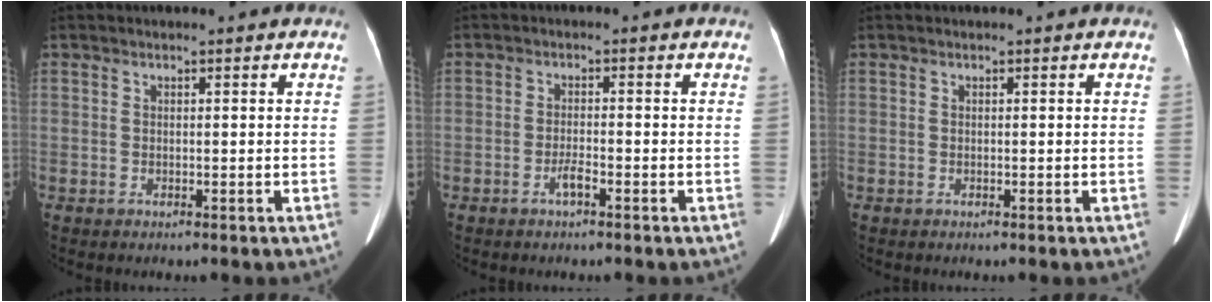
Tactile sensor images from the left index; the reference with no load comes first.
{"total": 1.8, "force": [-1.2, 0.2, 1.4], "torque": [-0.026, 0.001, -0.025]}
{"total": 0.0}